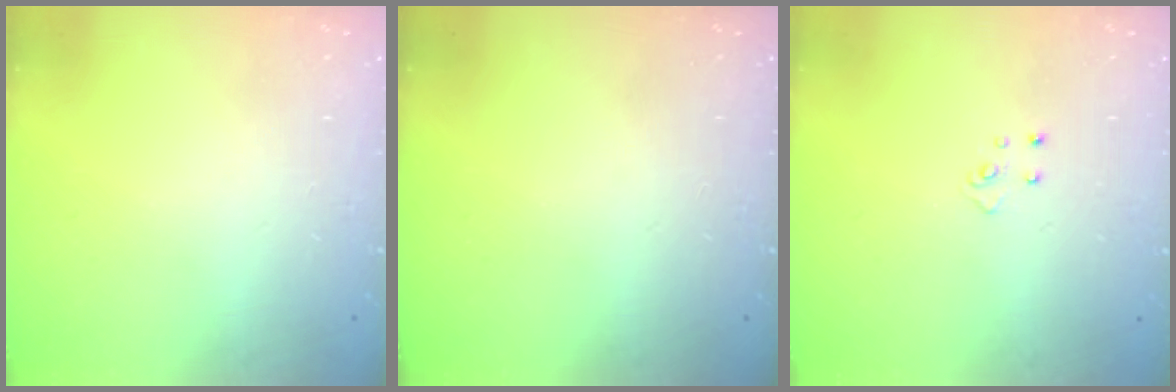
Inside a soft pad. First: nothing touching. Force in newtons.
{"total": 0.0}
{"total": 3.7, "press": 3.7, "slide": 0.3}